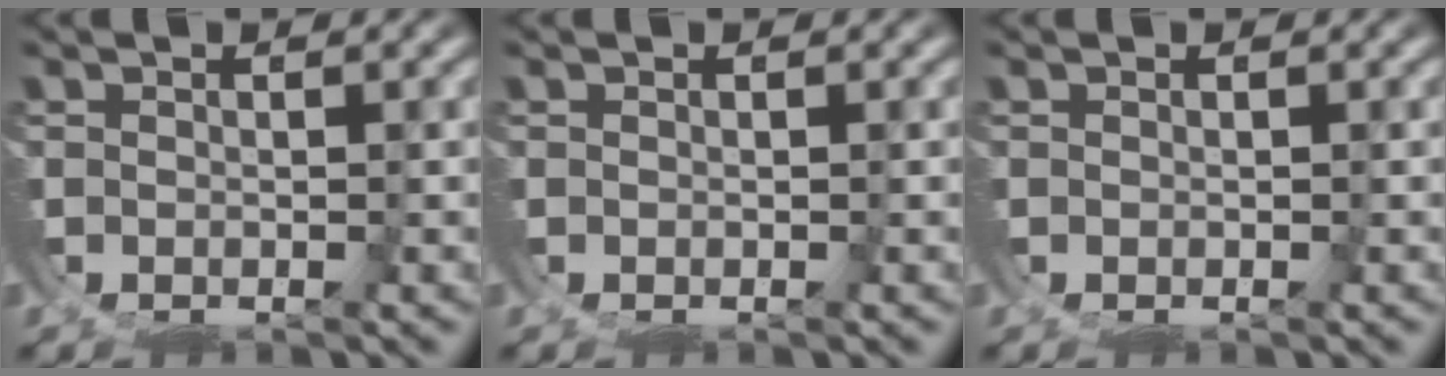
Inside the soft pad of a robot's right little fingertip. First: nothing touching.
{"total": 0.0}
{"total": 0.0}